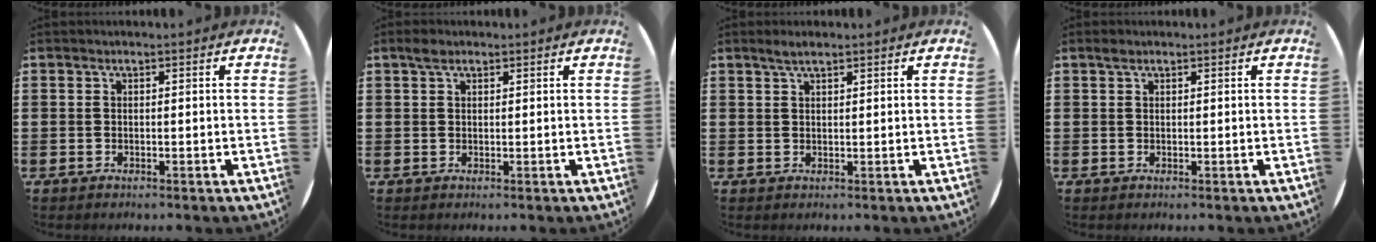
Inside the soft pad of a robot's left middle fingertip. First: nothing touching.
{"total": 1.5, "force": [1.1, 0.7, 0.7], "torque": [-0.008, 0.002, 0.017]}
{"total": 1.7, "force": [1.4, 0.3, 1.0], "torque": [-0.020, 0.004, 0.024]}
{"total": 0.7, "force": [0.5, 0.4, 0.3], "torque": [0.001, 0.000, 0.007]}